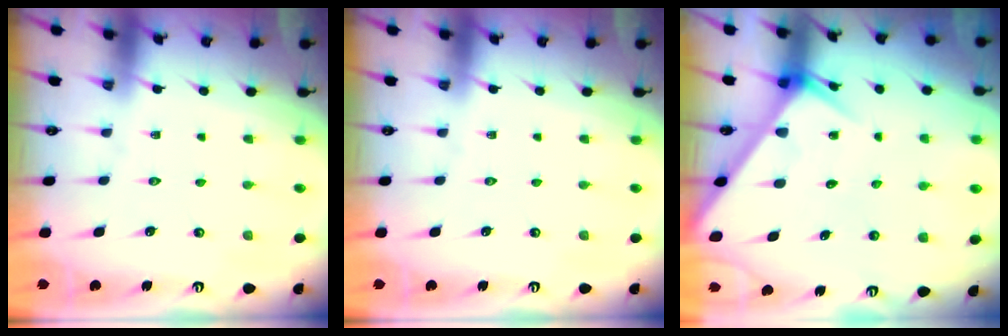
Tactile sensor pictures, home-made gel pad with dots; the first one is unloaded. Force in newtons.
{"total": 0.0}
{"total": 5.1, "press": 5.1, "slide": 0.6}